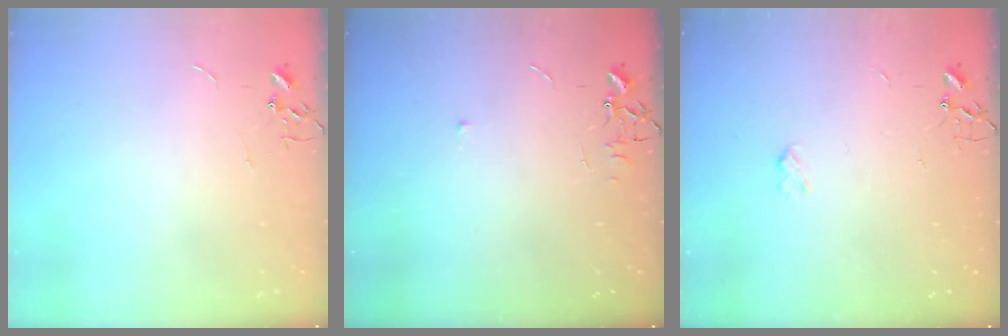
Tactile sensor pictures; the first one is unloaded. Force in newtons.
{"total": 4.7, "press": 4.6, "slide": 0.7}
{"total": 2.6, "press": 2.6, "slide": 0.5}